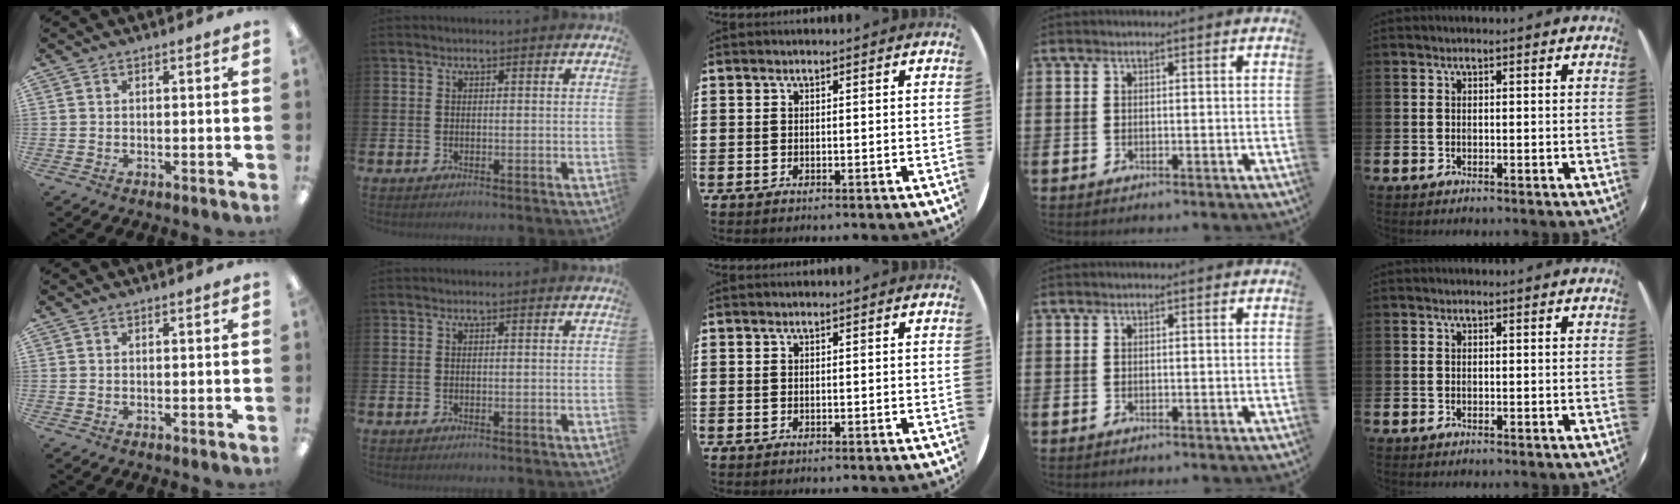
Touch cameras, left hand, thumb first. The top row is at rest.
{}